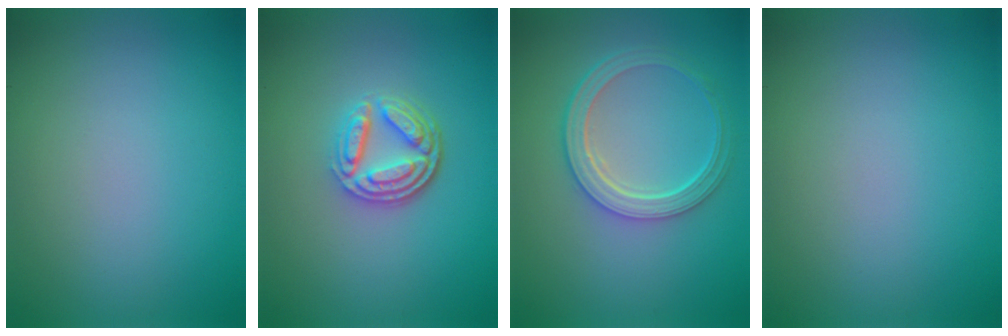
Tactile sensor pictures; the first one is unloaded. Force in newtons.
{"total": 4.3, "press": 3.4, "slide": 2.7}
{"total": 4.8, "press": 3.6, "slide": 3.1}
{"total": 0.0}